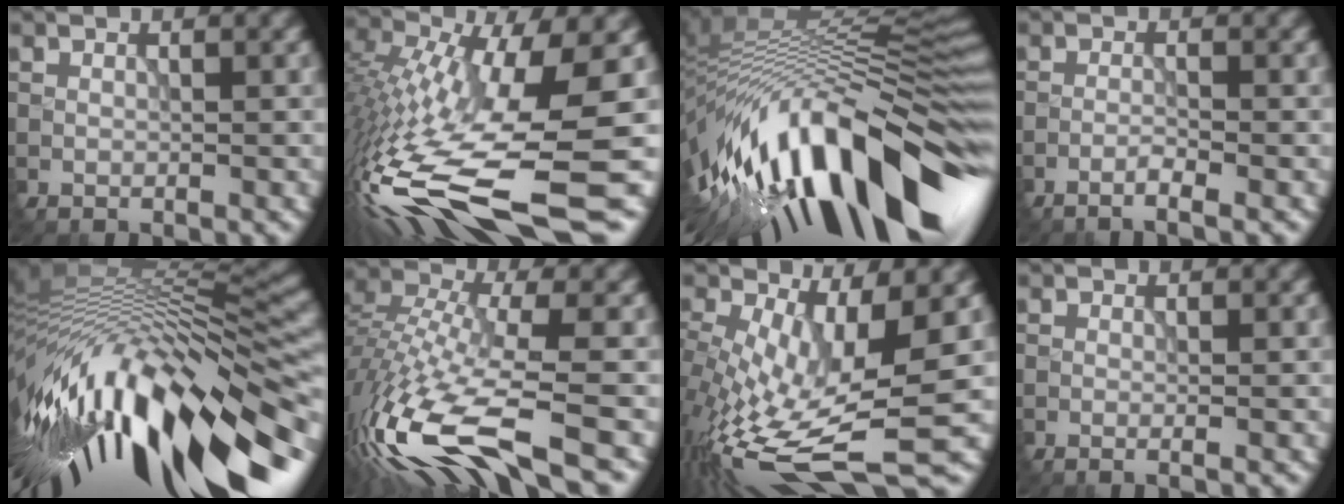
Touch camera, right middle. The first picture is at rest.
{"total": 14.5, "force": [-4.1, 4.1, 13.3], "torque": [-0.280, -0.012, -0.063]}
{"total": 15.8, "force": [-5.2, 6.2, 13.6], "torque": [-0.206, 0.008, -0.083]}
{"total": 1.9, "force": [-1.5, 0.1, 1.2], "torque": [-0.016, 0.006, -0.038]}
{"total": 17.1, "force": [-6.3, 5.8, 14.8], "torque": [-0.265, -0.012, -0.101]}
{"total": 13.0, "force": [-7.0, 4.3, 10.1], "torque": [-0.231, -0.001, -0.123]}
{"total": 11.2, "force": [-2.5, 3.5, 10.4], "torque": [-0.212, -0.024, -0.028]}
{"total": 1.2, "force": [-0.1, 0.5, 1.1], "torque": [-0.008, -0.001, -0.014]}